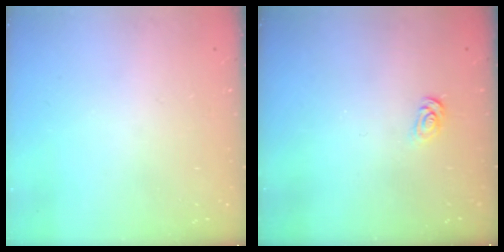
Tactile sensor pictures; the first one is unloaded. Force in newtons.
{"total": 2.5, "press": 2.4, "slide": 0.3}